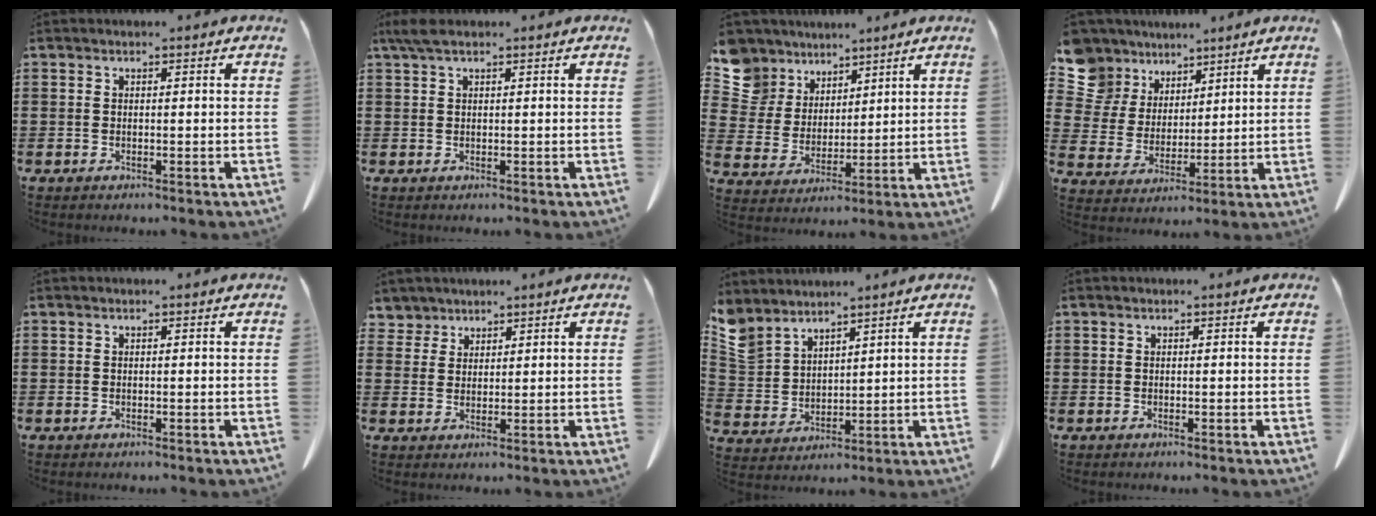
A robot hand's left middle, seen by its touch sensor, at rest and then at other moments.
{"total": 2.2, "force": [1.2, 0.6, 1.7], "torque": [-0.037, 0.004, 0.021]}
{"total": 8.3, "force": [6.5, 5.0, 1.1], "torque": [-0.069, -0.024, 0.126]}
{"total": 8.8, "force": [6.8, 5.5, 1.5], "torque": [-0.070, -0.025, 0.131]}
{"total": 0.0}
{"total": 3.1, "force": [2.5, 1.9, 0.2], "torque": [-0.018, 0.006, 0.047]}
{"total": 5.1, "force": [4.4, 2.3, 1.0], "torque": [-0.044, -0.015, 0.083]}
{"total": 0.0}